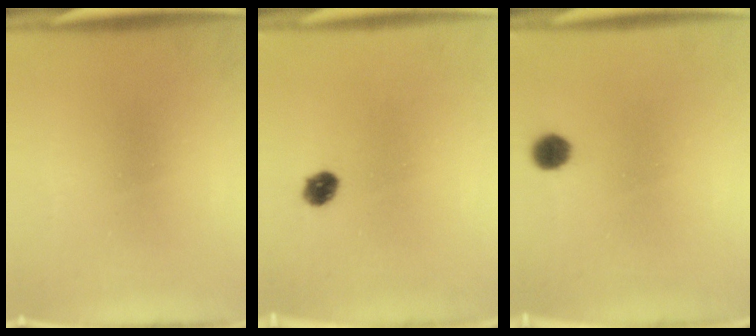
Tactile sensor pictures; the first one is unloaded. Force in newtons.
{"total": 3.2}
{"total": 3.4}